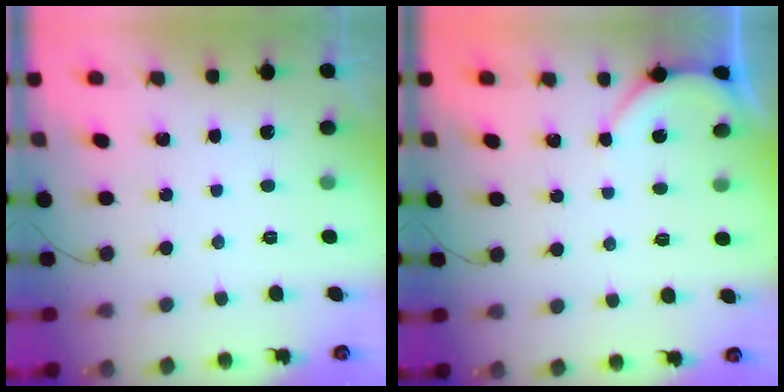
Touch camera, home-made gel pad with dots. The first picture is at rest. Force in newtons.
{"total": 2.8, "press": 2.8, "slide": 0.4}